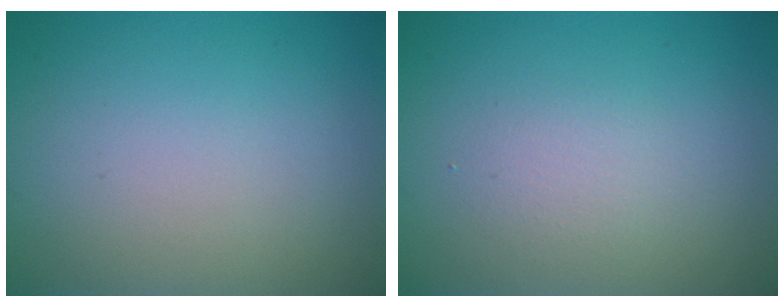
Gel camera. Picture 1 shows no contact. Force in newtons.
{"total": 1.4, "press": 1.4, "slide": 0.1}